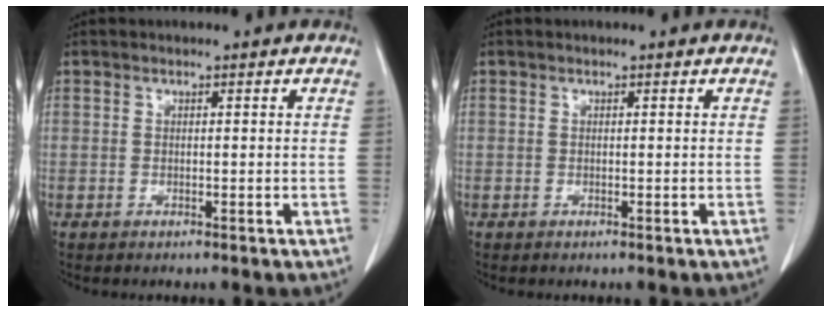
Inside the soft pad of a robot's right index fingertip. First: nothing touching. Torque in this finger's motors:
{"motor_torque": [0.00, 0.00, 0.00, 0.00]}